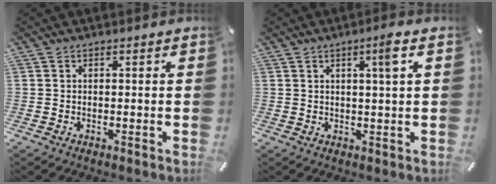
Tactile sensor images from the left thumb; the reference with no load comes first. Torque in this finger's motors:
{"motor_torque": [-0.05, 0.01, 0.28, 0.14, 0.09]}